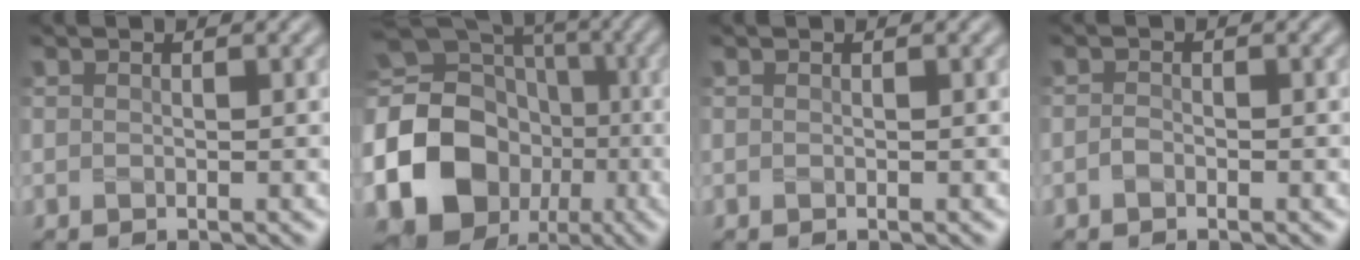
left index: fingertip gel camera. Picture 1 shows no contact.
{"total": 20.4, "force": [-4.2, 17.7, 9.1], "torque": [-0.200, -0.010, -0.099]}
{"total": 0.0}
{"total": 0.6, "force": [-0.4, 0.3, 0.3], "torque": [-0.009, 0.003, -0.011]}